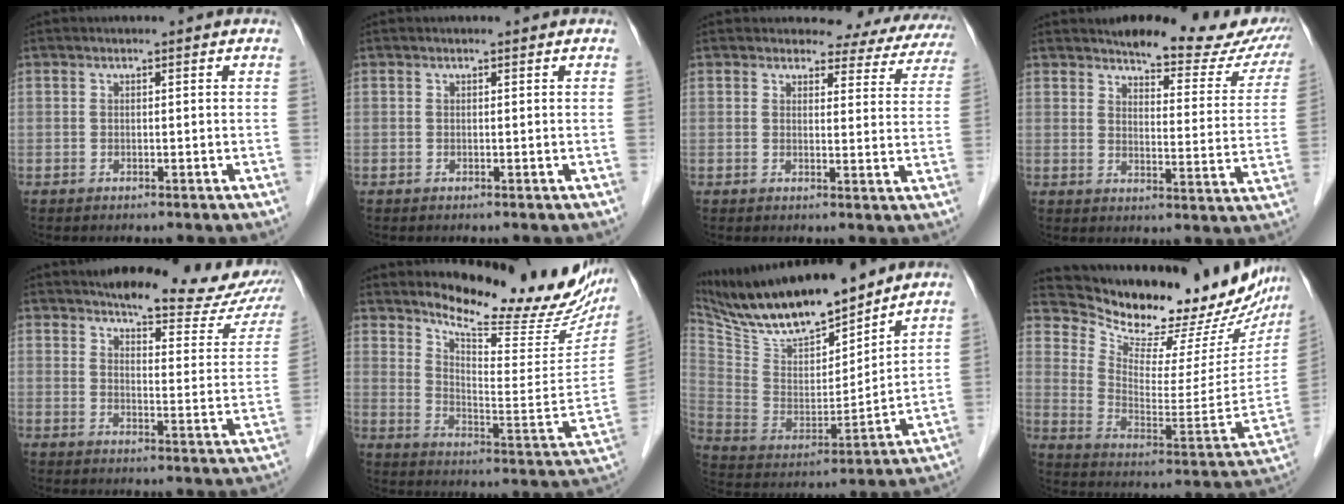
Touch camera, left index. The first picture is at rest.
{"total": 0.0}
{"total": 10.5, "force": [9.7, 3.7, 1.6], "torque": [0.011, -0.021, 0.078]}
{"total": 17.4, "force": [15.9, 4.3, 5.6], "torque": [-0.036, -0.041, 0.169]}
{"total": 18.3, "force": [16.4, 4.0, 7.0], "torque": [-0.060, -0.034, 0.180]}
{"total": 20.2, "force": [17.4, 4.6, 9.2], "torque": [-0.130, -0.064, 0.229]}
{"total": 18.2, "force": [15.9, 3.7, 8.0], "torque": [-0.156, -0.005, 0.292]}
{"total": 26.1, "force": [23.0, 6.5, 10.6], "torque": [-0.163, -0.069, 0.311]}